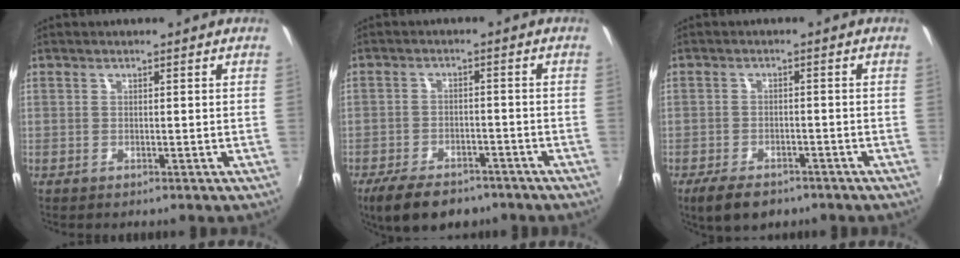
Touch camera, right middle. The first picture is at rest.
{"total": 10.4, "force": [-7.6, 4.8, 5.1], "torque": [-0.123, -0.009, -0.122]}
{"total": 7.0, "force": [-5.0, 3.3, 3.6], "torque": [-0.089, -0.011, -0.080]}